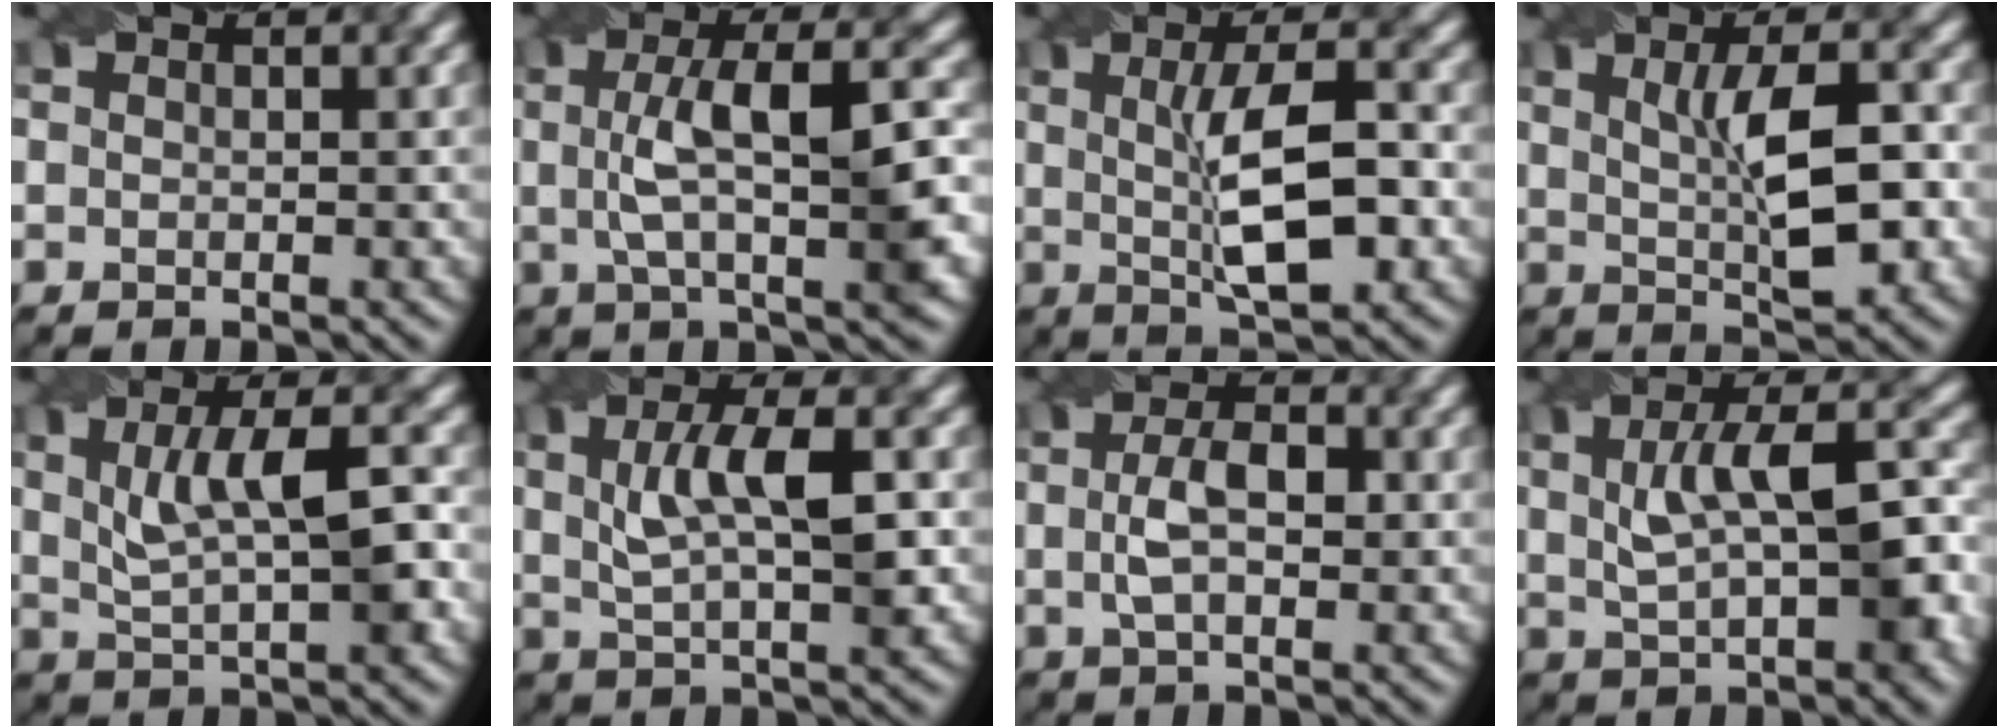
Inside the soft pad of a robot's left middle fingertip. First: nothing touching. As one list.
[{"total": 8.1, "force": [0.6, 2.3, 7.7], "torque": [-0.123, 0.014, 0.007]}, {"total": 7.8, "force": [0.1, 2.3, 7.4], "torque": [-0.118, 0.010, 0.000]}, {"total": 6.7, "force": [0.7, 1.9, 6.4], "torque": [-0.100, 0.006, 0.013]}, {"total": 6.8, "force": [1.4, 2.1, 6.3], "torque": [-0.107, 0.008, 0.026]}, {"total": 6.4, "force": [1.2, 2.1, 5.9], "torque": [-0.106, 0.007, 0.024]}, {"total": 3.8, "force": [0.1, 1.8, 3.4], "torque": [-0.071, 0.004, -0.002]}, {"total": 8.1, "force": [1.0, 3.1, 7.4], "torque": [-0.129, 0.010, 0.016]}]